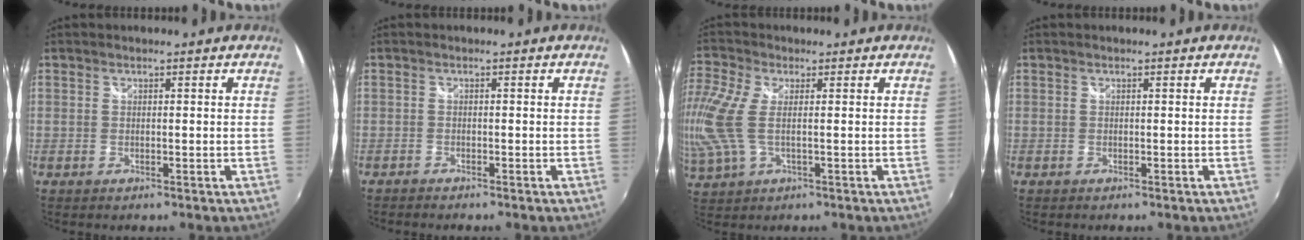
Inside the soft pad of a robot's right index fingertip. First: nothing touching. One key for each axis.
{"total": 1.9, "fx": -0.9, "fy": -1.6, "fz": -0.6, "tx": 0.005, "ty": -0.012, "tz": -0.017}
{"total": 11.5, "fx": -0.1, "fy": 5.5, "fz": 10.1, "tx": -0.239, "ty": 0.002, "tz": -0.002}
{"total": 0.0}